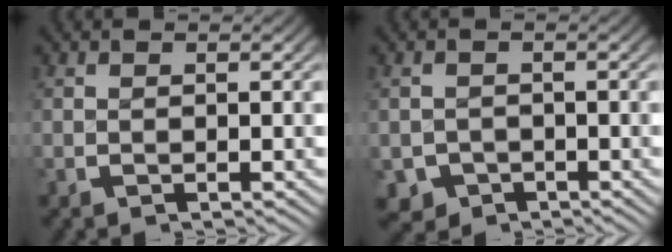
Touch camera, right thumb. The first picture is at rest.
{"total": 3.9, "force": [-2.4, 3.0, 0.7], "torque": [-0.019, -0.029, -0.032]}